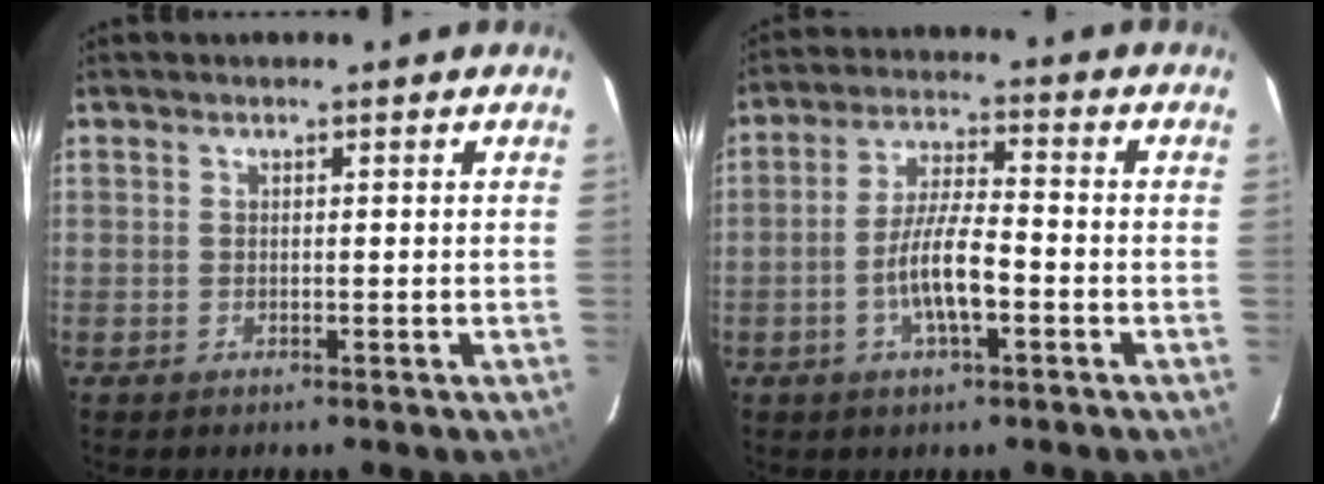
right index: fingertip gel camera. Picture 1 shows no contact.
{"total": 8.3, "force": [-2.8, 1.9, 7.5], "torque": [-0.150, 0.003, -0.052]}